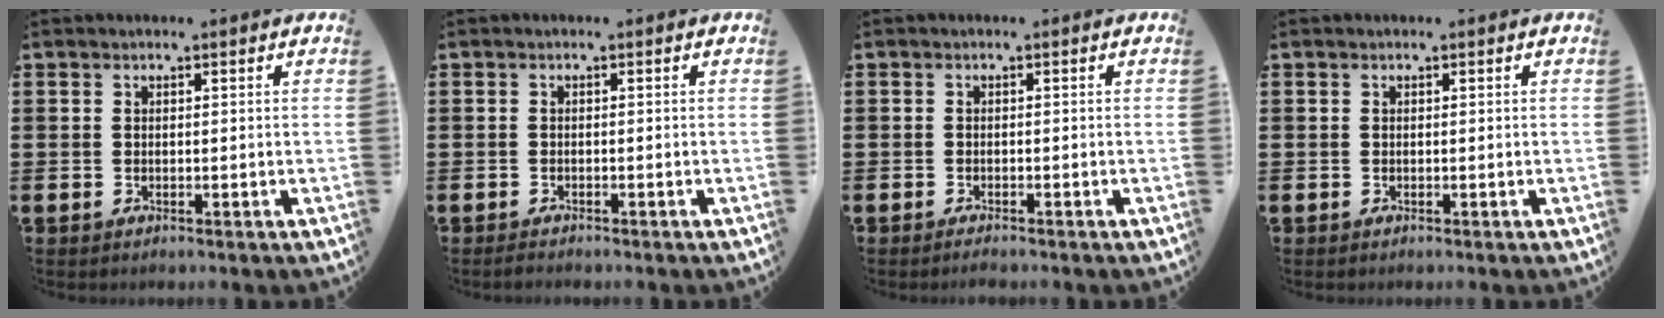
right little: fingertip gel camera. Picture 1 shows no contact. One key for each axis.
{"total": 0.6, "fx": -0.5, "fy": 0.2, "fz": 0.3, "tx": -0.008, "ty": 0.000, "tz": -0.011}
{"total": 0.7, "fx": -0.7, "fy": 0.1, "fz": 0.4, "tx": -0.008, "ty": -0.002, "tz": -0.013}
{"total": 0.0}